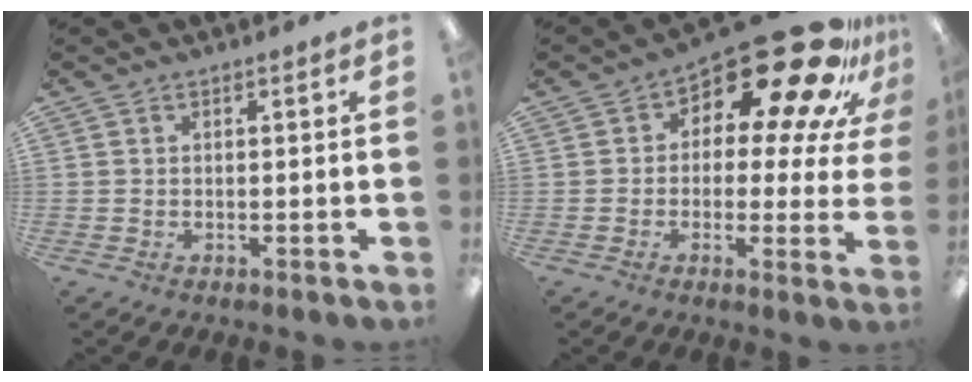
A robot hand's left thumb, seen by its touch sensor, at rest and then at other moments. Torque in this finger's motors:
{"motor_torque": [-0.20, 0.68, -0.13, 0.14, 0.10]}